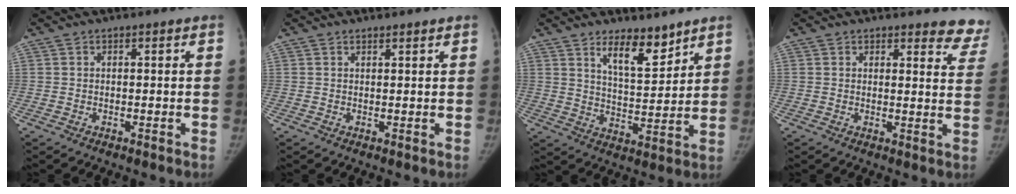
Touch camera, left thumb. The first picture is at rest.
{"total": 0.9, "force": [0.8, 0.1, 0.3], "torque": [-0.004, -0.007, 0.014]}
{"total": 9.4, "force": [6.7, 3.4, 5.6], "torque": [-0.070, -0.060, 0.118]}
{"total": 8.2, "force": [7.8, 2.6, 0.8], "torque": [0.043, -0.056, 0.053]}